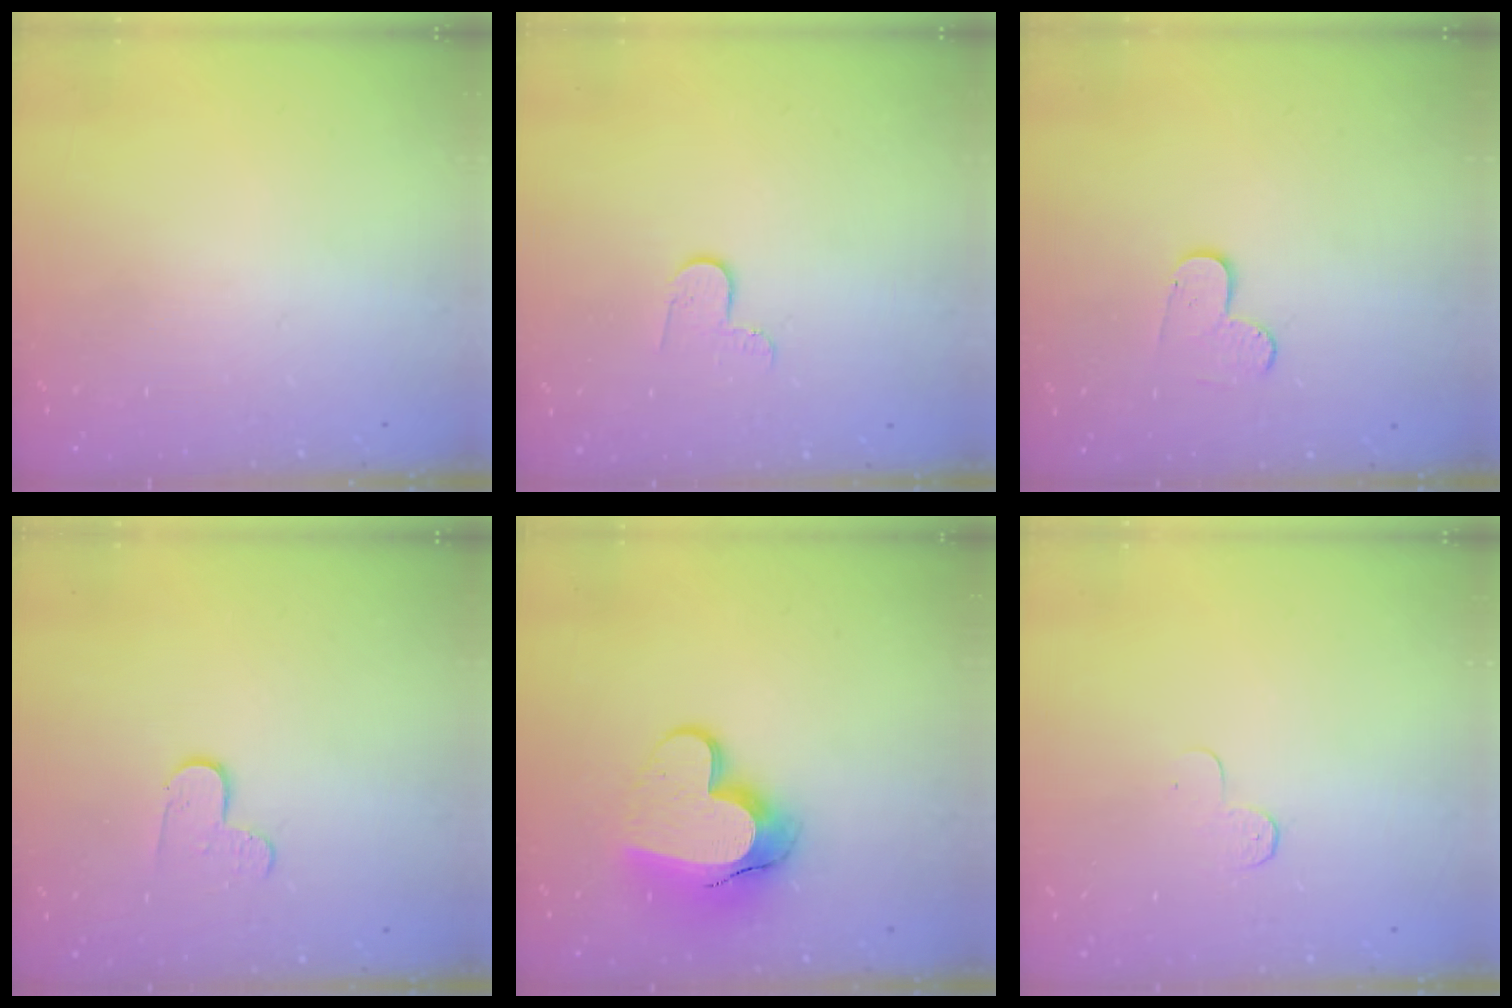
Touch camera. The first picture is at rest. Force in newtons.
{"total": 4.6, "press": 4.6, "slide": 0.5}
{"total": 4.0, "press": 4.0, "slide": 0.2}
{"total": 3.3, "press": 3.3, "slide": 0.3}
{"total": 14.1, "press": 14.1, "slide": 1.1}
{"total": 3.9, "press": 3.9, "slide": 0.4}